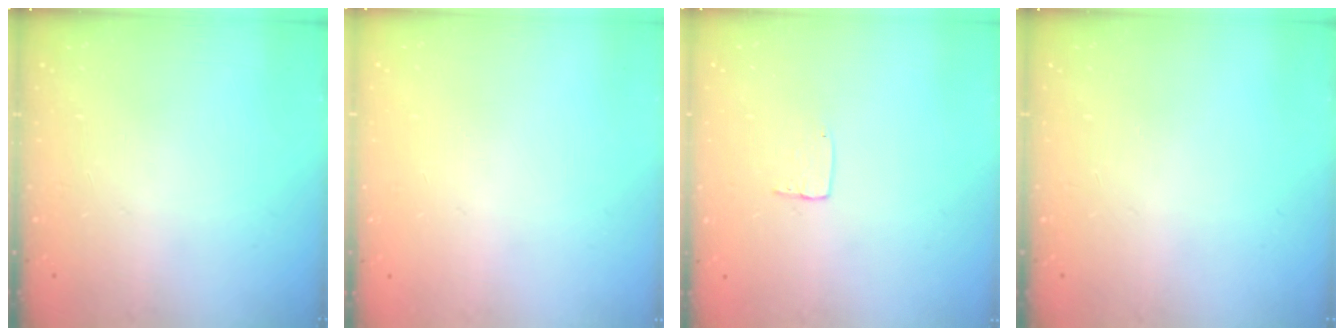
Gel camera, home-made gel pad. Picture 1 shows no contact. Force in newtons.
{"total": 0.0}
{"total": 3.6, "press": 3.6, "slide": 0.2}
{"total": 0.0}